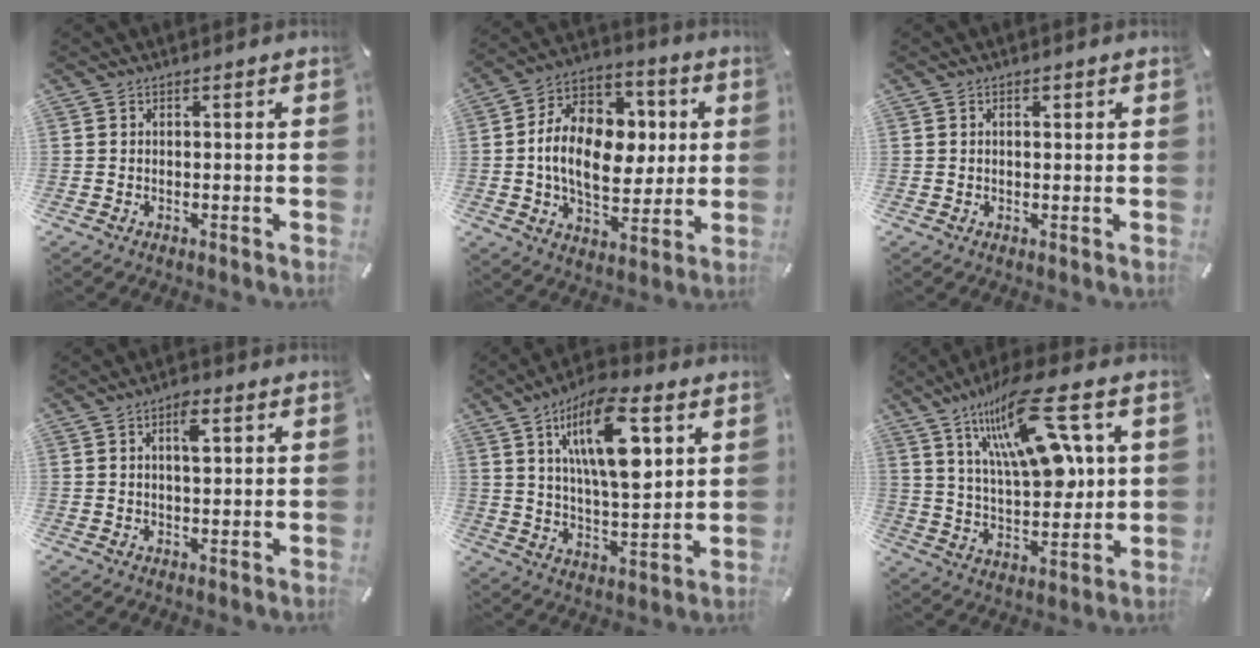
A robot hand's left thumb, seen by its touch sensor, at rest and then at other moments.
{"total": 16.7, "force": [0.5, 11.7, 11.9], "torque": [-0.224, 0.004, 0.010]}
{"total": 1.2, "force": [0.4, 0.7, 0.9], "torque": [-0.012, 0.002, 0.004]}
{"total": 4.9, "force": [1.5, 2.2, 4.1], "torque": [-0.054, -0.005, 0.017]}
{"total": 17.4, "force": [8.0, 6.9, 13.8], "torque": [-0.241, -0.016, 0.130]}
{"total": 21.7, "force": [10.5, 8.9, 16.9], "torque": [-0.281, -0.040, 0.165]}